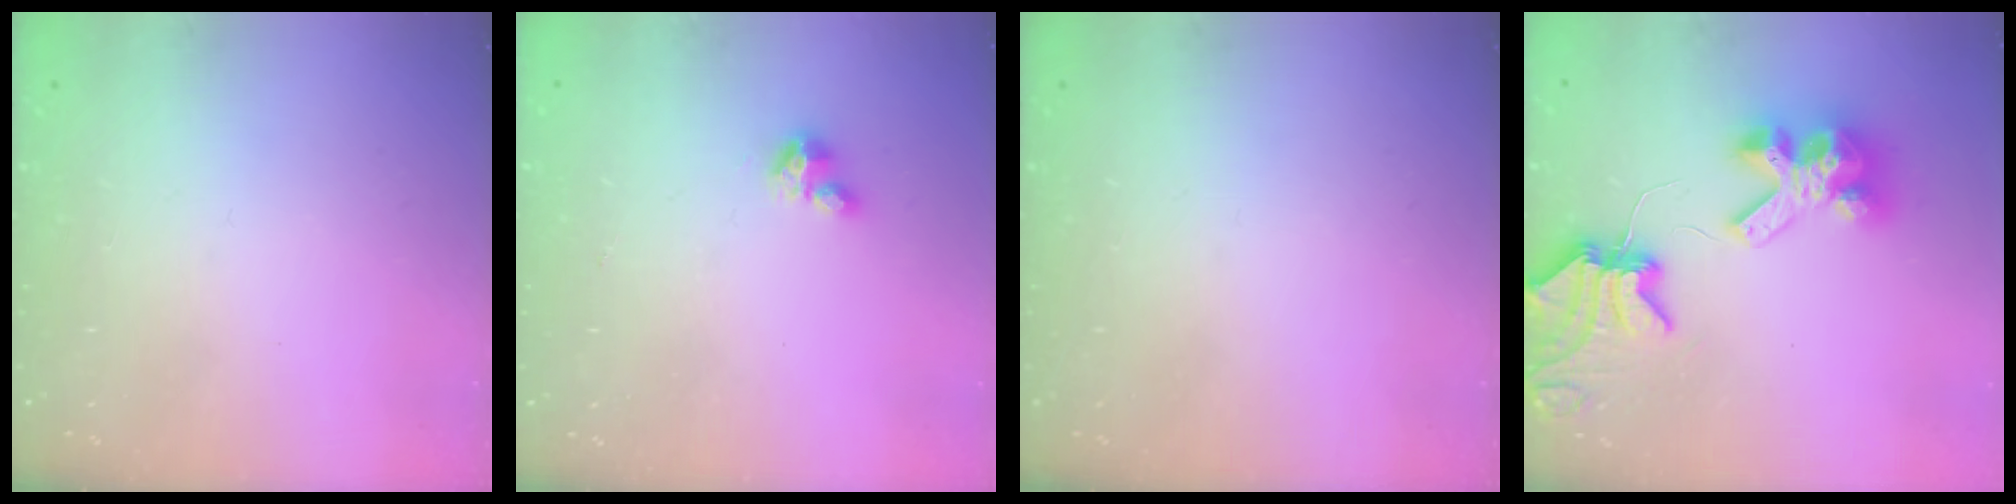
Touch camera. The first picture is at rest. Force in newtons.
{"total": 2.8, "press": 2.8, "slide": 0.2}
{"total": 0.0}
{"total": 10.0, "press": 9.9, "slide": 1.6}